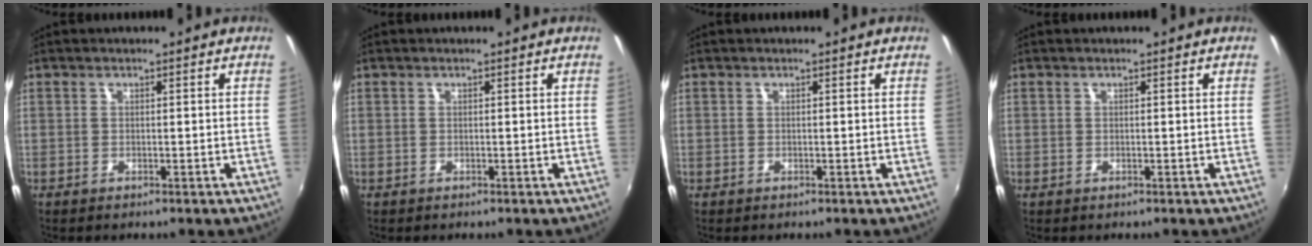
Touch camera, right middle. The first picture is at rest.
{"total": 0.0}
{"total": 0.0}
{"total": 0.0}